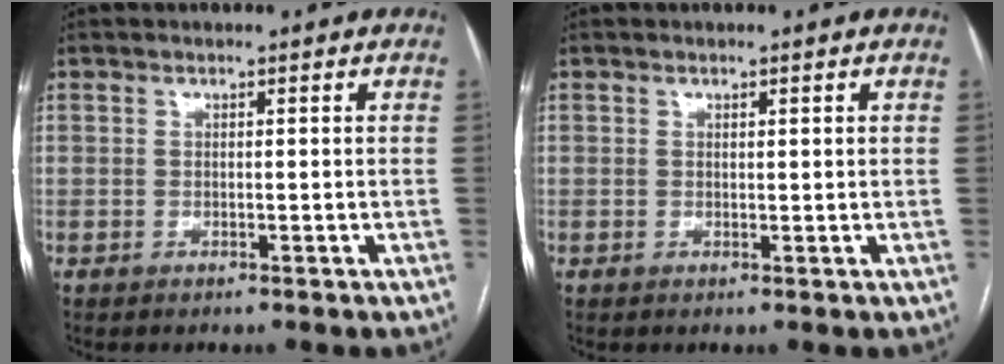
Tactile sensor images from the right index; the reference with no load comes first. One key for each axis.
{"total": 0.6, "fx": 0.3, "fy": 0.2, "fz": 0.5, "tx": -0.011, "ty": 0.000, "tz": 0.005}